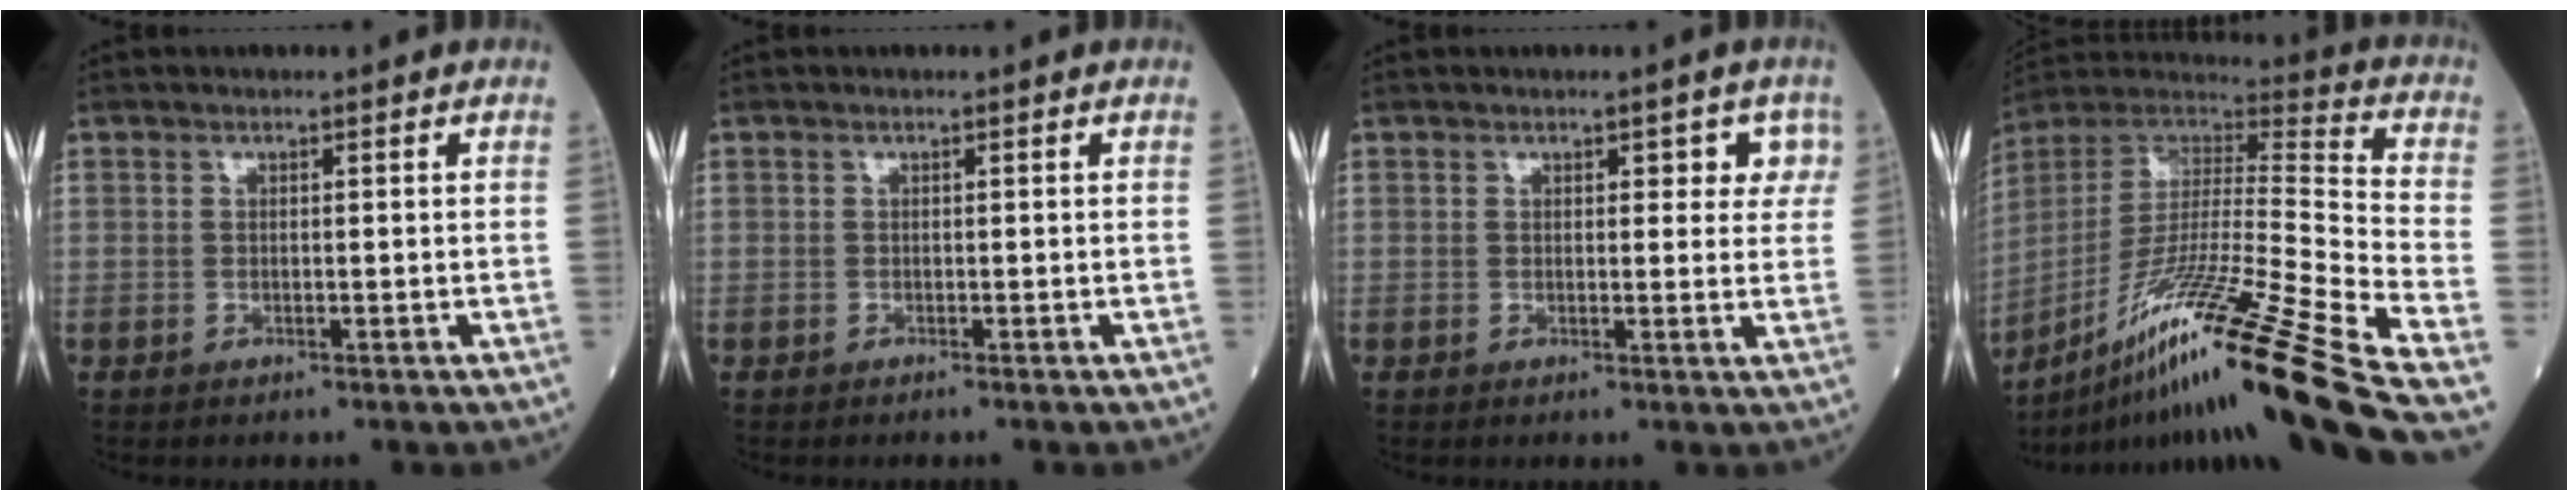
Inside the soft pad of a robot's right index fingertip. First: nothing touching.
{"total": 0.0}
{"total": 3.7, "force": [1.7, 2.1, 2.5], "torque": [-0.010, 0.008, 0.014]}
{"total": 29.9, "force": [-19.9, -1.6, 22.3], "torque": [-0.352, -0.030, -0.354]}